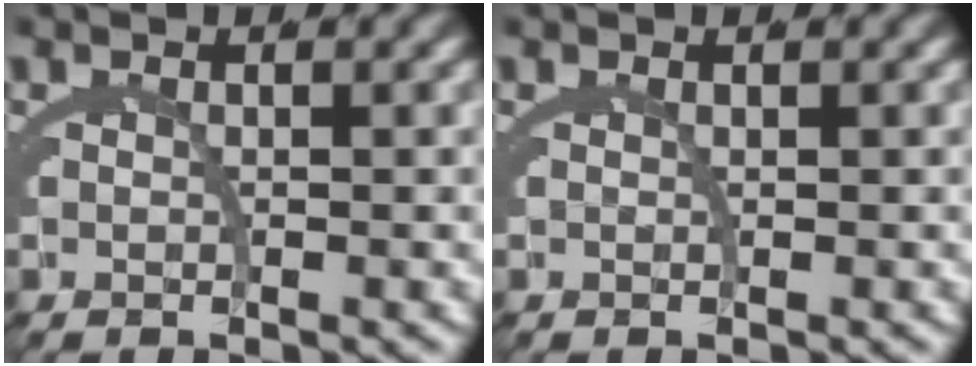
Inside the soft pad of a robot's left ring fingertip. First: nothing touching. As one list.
[{"total": 0.0}]